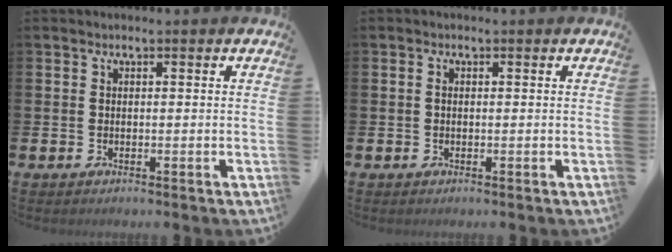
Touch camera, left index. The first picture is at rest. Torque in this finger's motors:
{"motor_torque": [0.09, 0.20, 0.08, 0.01]}